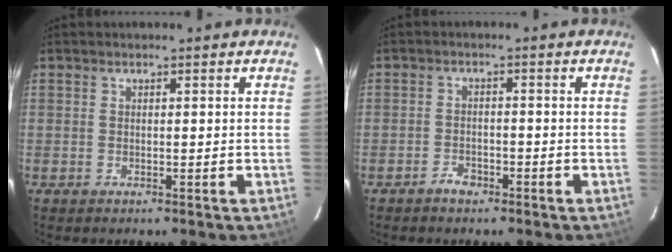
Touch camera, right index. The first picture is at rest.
{"total": 2.7, "force": [-2.0, 1.4, 1.0], "torque": [-0.024, 0.004, -0.034]}